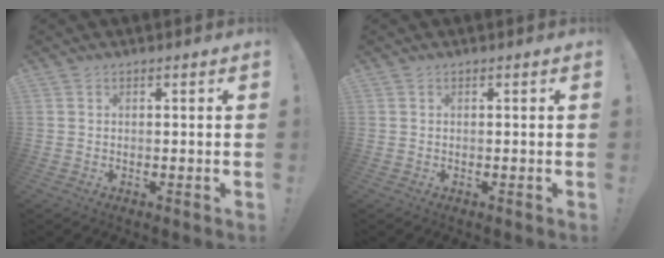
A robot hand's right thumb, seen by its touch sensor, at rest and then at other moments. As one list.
[{"total": 0.0}]